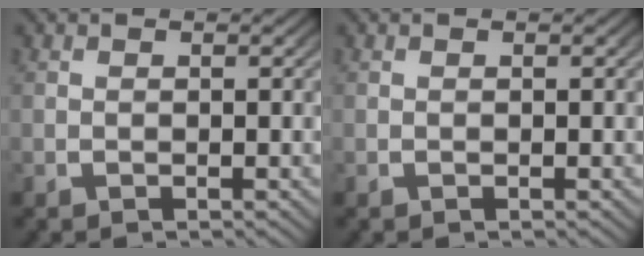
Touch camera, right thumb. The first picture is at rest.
{"total": 0.0}